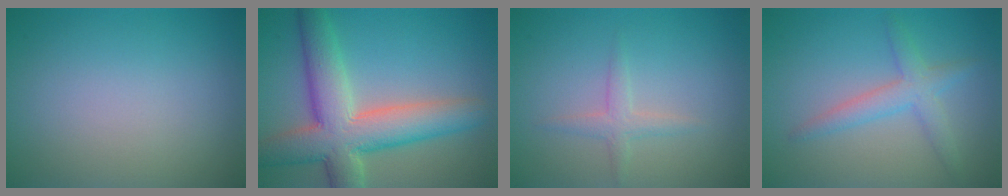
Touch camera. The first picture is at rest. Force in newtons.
{"total": 9.1, "press": 9.1, "slide": 0.6}
{"total": 1.6, "press": 1.6, "slide": 0.1}
{"total": 2.9, "press": 2.9, "slide": 0.1}